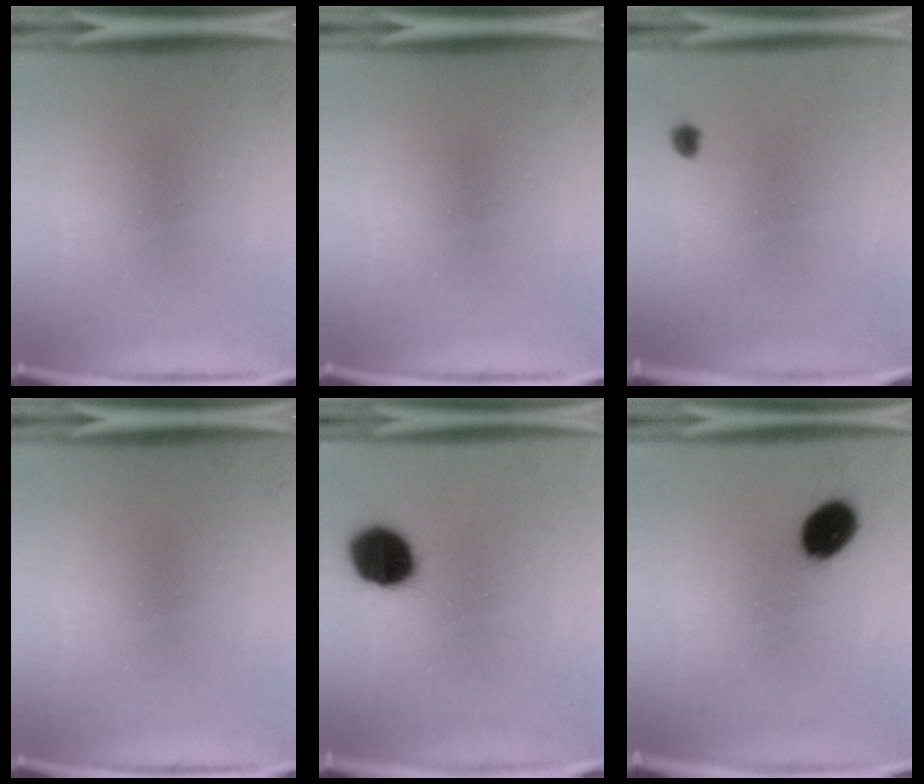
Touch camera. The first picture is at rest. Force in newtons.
{"total": 0.0}
{"total": 1.1}
{"total": 0.0}
{"total": 11.6}
{"total": 7.7}